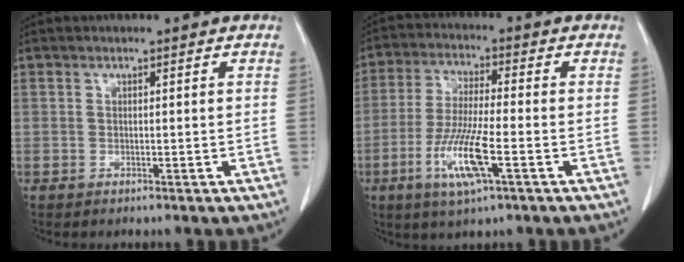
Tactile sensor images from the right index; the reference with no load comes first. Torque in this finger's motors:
{"motor_torque": [1.38, -0.76, 0.75, 0.21]}